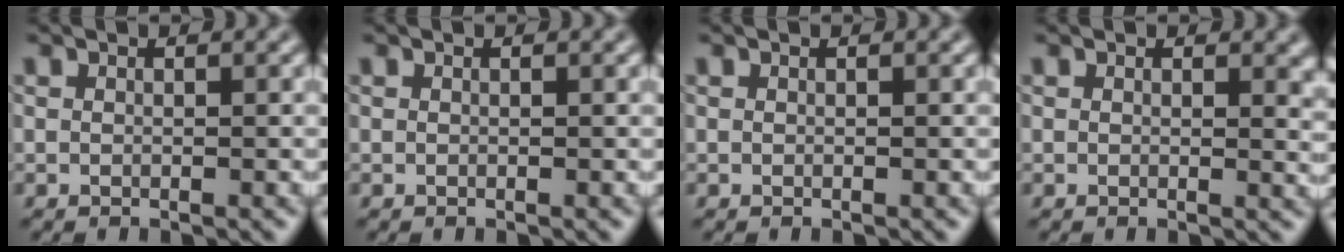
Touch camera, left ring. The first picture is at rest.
{"total": 0.0}
{"total": 0.0}
{"total": 1.7, "force": [0.5, 0.8, 1.4], "torque": [-0.014, -0.003, 0.009]}